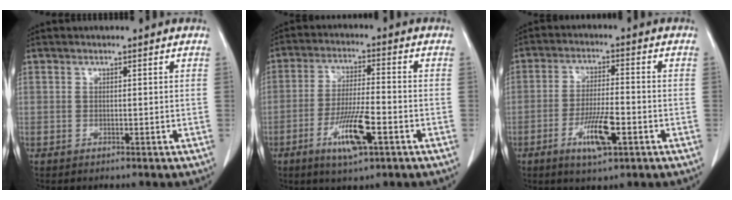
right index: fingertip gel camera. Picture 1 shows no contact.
{"total": 8.9, "force": [-3.7, 1.2, 8.0], "torque": [-0.151, -0.008, -0.065]}
{"total": 7.6, "force": [-3.0, 1.3, 6.8], "torque": [-0.128, -0.007, -0.051]}